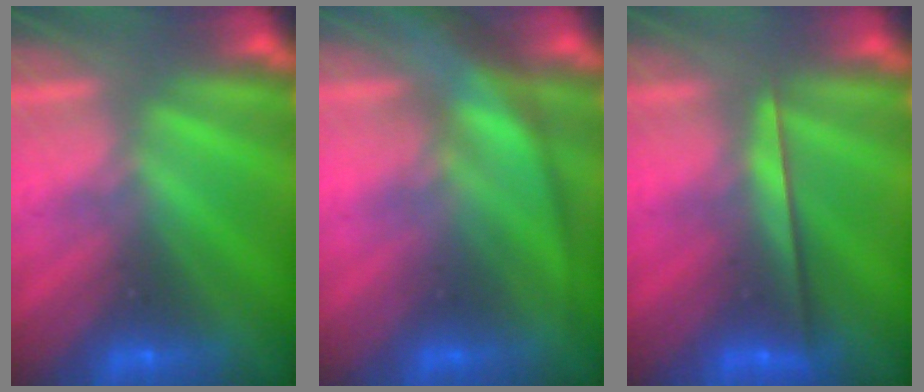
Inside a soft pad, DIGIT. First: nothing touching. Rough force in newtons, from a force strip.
{"total": 3.2}
{"total": 2.4}